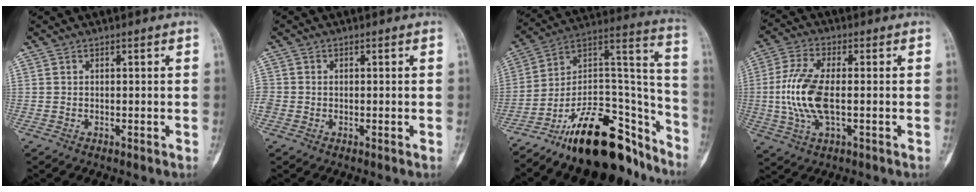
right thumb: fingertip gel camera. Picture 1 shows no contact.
{"total": 2.0, "force": [-0.5, 1.7, 0.9], "torque": [-0.018, 0.005, -0.013]}
{"total": 25.8, "force": [-18.4, 10.5, 14.8], "torque": [-0.156, 0.131, -0.304]}
{"total": 11.4, "force": [-0.8, 5.0, 10.2], "torque": [-0.236, 0.006, -0.016]}